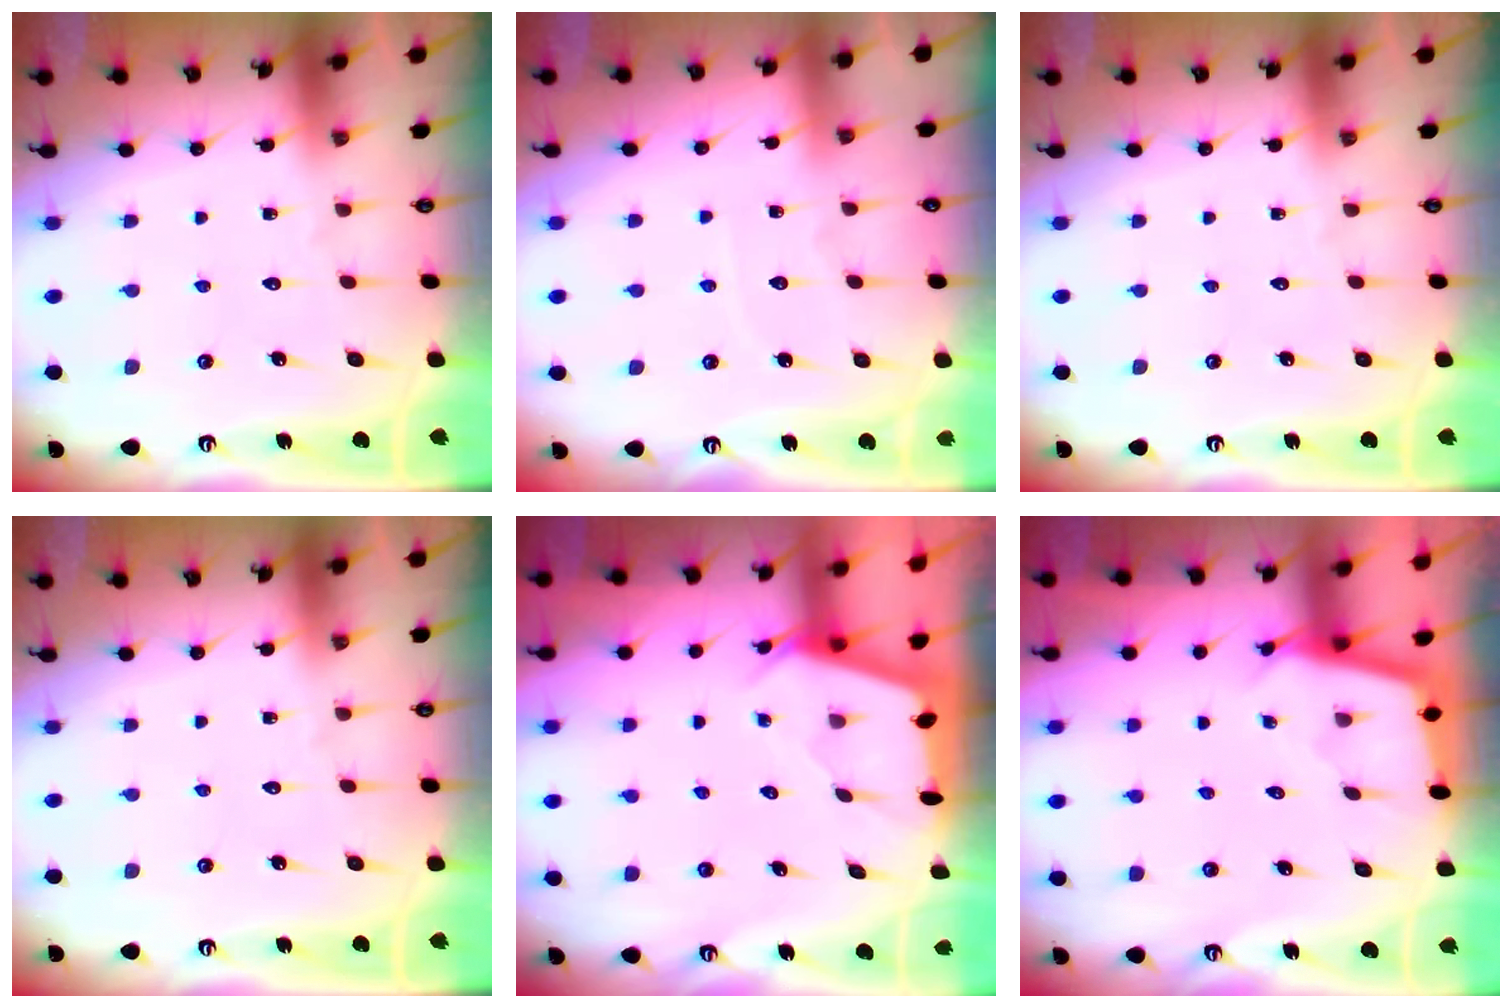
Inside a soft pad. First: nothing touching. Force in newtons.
{"total": 3.7, "press": 3.7, "slide": 0.6}
{"total": 0.0}
{"total": 0.0}
{"total": 2.4, "press": 2.4, "slide": 0.3}
{"total": 2.5, "press": 2.5, "slide": 0.2}